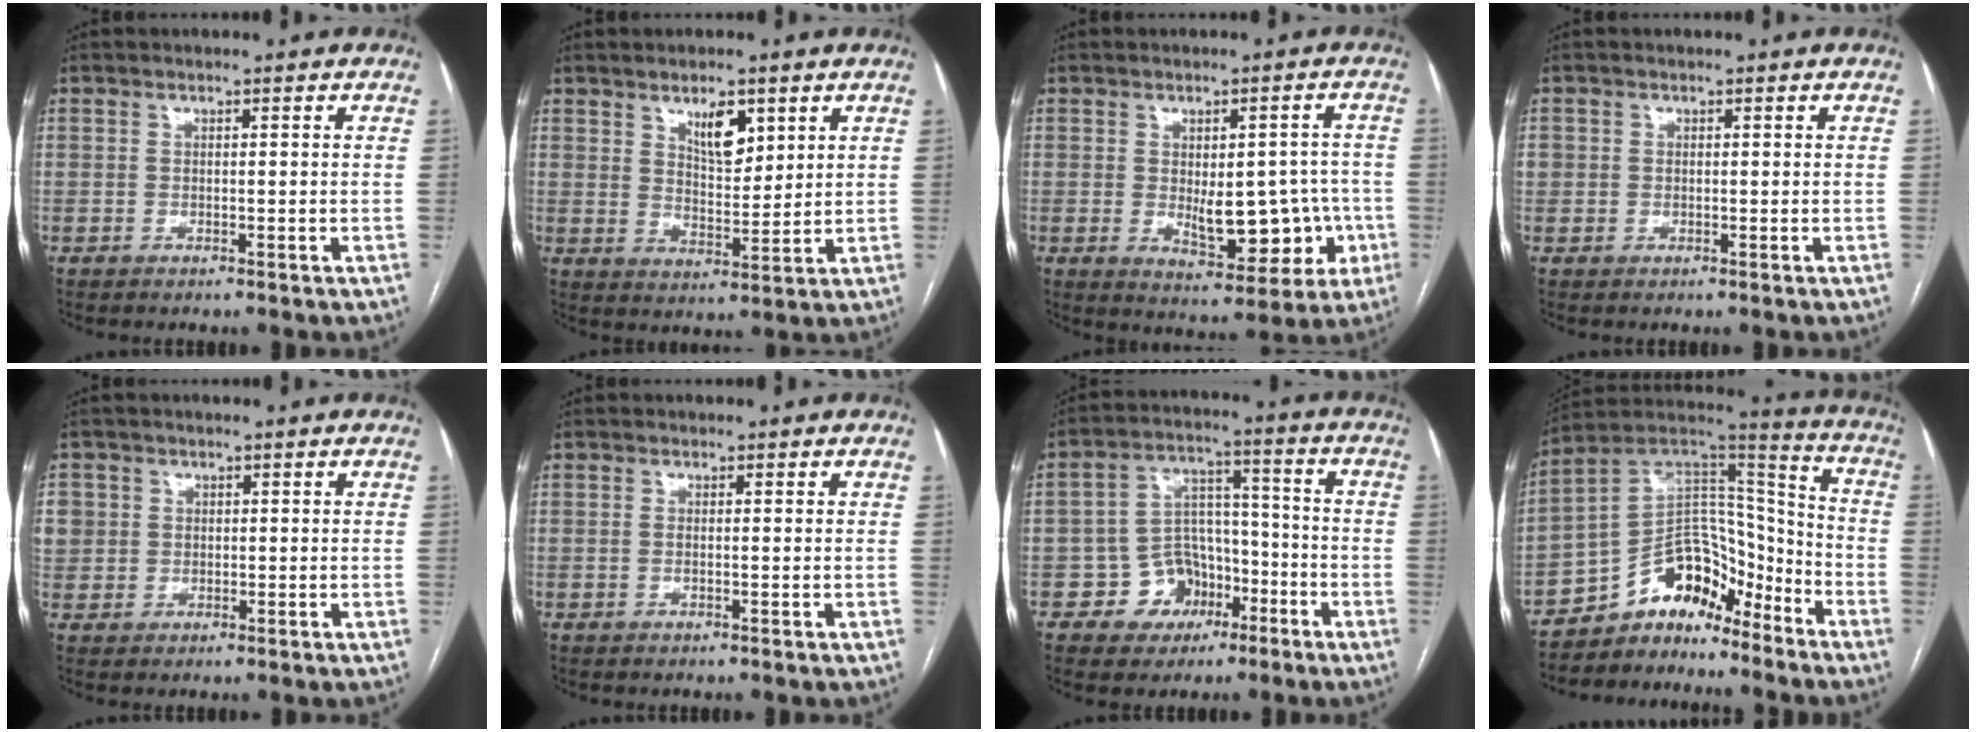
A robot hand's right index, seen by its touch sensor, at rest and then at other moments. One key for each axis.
{"total": 6.0, "fx": 3.4, "fy": 2.5, "fz": 4.3, "tx": -0.074, "ty": -0.005, "tz": 0.061}
{"total": 9.9, "fx": -1.7, "fy": 5.1, "fz": 8.3, "tx": -0.093, "ty": 0.013, "tz": -0.005}
{"total": 1.9, "fx": 0.1, "fy": 1.8, "fz": 0.7, "tx": -0.018, "ty": 0.013, "tz": 0.005}
{"total": 7.3, "fx": 1.2, "fy": 6.9, "fz": 2.0, "tx": -0.075, "ty": 0.023, "tz": 0.035}
{"total": 0.5, "fx": 0.0, "fy": 0.1, "fz": 0.5, "tx": -0.014, "ty": -0.001, "tz": 0.000}
{"total": 8.9, "fx": -4.4, "fy": 7.2, "fz": 2.7, "tx": -0.038, "ty": 0.027, "tz": -0.064}
{"total": 13.0, "fx": -10.3, "fy": 5.5, "fz": 5.8, "tx": -0.089, "ty": 0.058, "tz": -0.180}